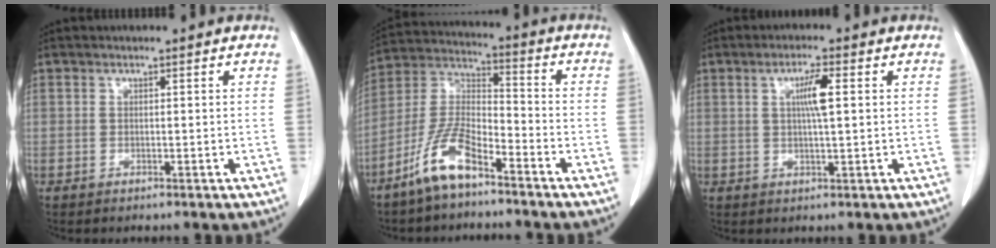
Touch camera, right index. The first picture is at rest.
{"total": 10.2, "force": [-6.9, 2.6, 7.0], "torque": [-0.155, -0.003, -0.141]}
{"total": 4.4, "force": [1.0, 0.2, 4.3], "torque": [-0.075, 0.000, 0.017]}